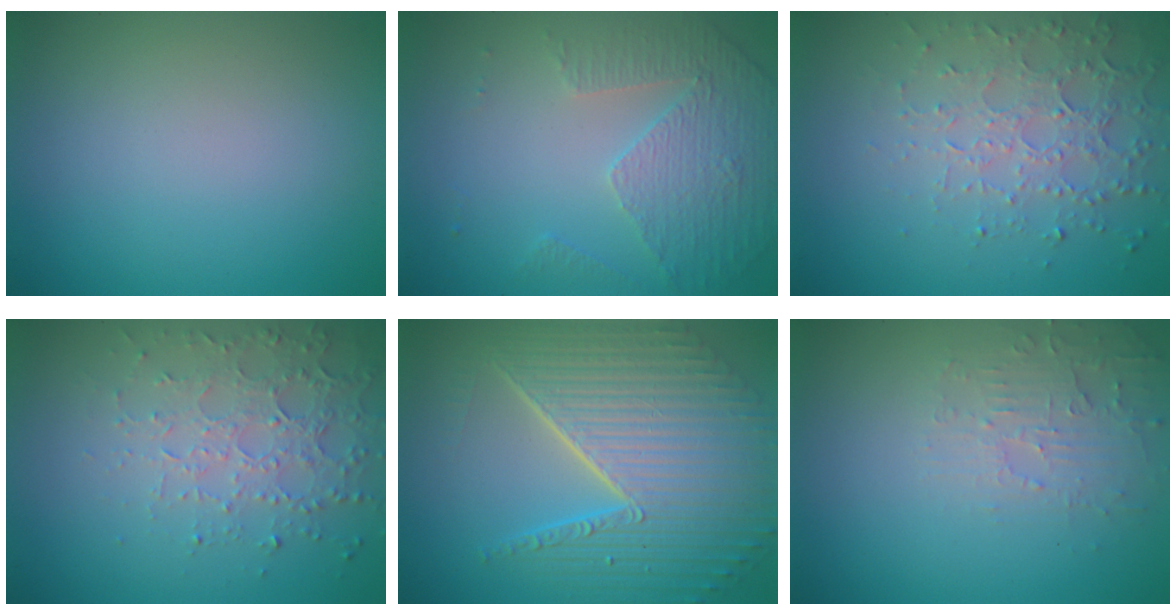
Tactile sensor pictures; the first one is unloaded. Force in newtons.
{"total": 4.9, "press": 3.4, "slide": 3.4}
{"total": 4.6, "press": 3.4, "slide": 3.1}
{"total": 4.6, "press": 3.4, "slide": 3.1}
{"total": 10.4, "press": 6.7, "slide": 8.0}
{"total": 2.8, "press": 2.7, "slide": 0.6}